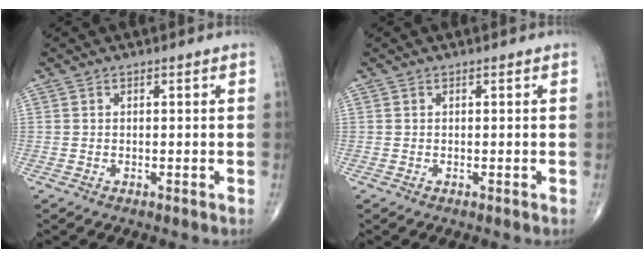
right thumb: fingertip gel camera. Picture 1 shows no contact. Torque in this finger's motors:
{"motor_torque": [0.01, 0.01, 0.00, 0.01, 0.00]}